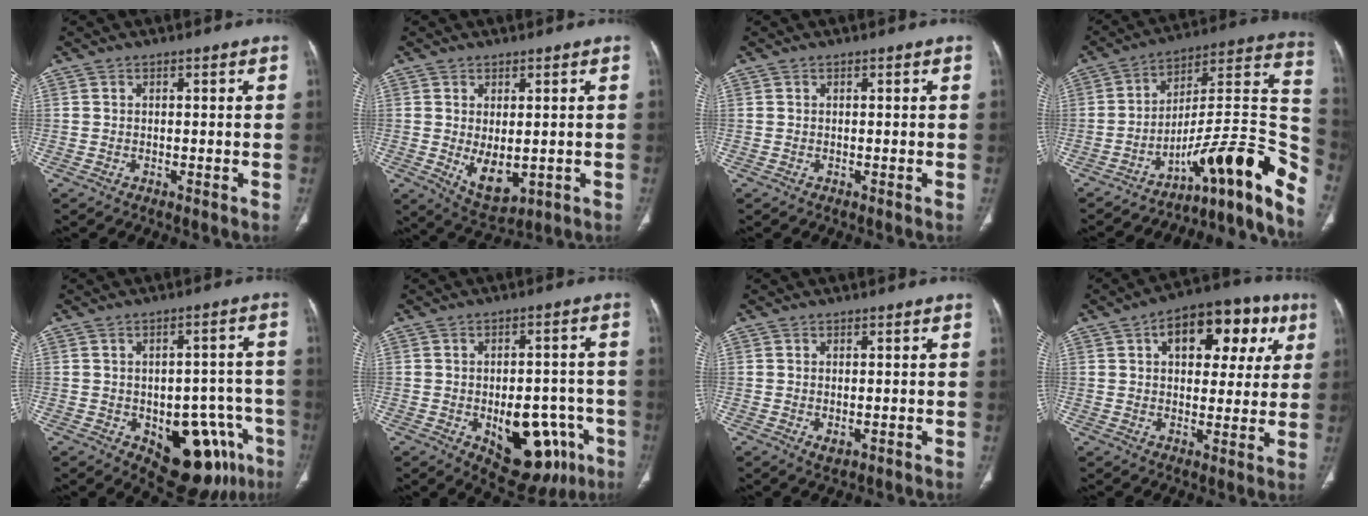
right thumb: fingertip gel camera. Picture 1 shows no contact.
{"total": 7.1, "force": [-0.8, 3.7, 6.0], "torque": [-0.088, -0.014, 0.008]}
{"total": 0.0}
{"total": 25.5, "force": [-14.3, 6.5, 20.0], "torque": [-0.189, 0.123, -0.206]}
{"total": 16.4, "force": [-7.1, 8.8, 11.8], "torque": [-0.090, 0.034, -0.078]}
{"total": 16.0, "force": [-5.7, 8.9, 12.1], "torque": [-0.123, 0.026, -0.059]}
{"total": 1.9, "force": [-0.6, 1.0, 1.6], "torque": [-0.026, -0.001, -0.002]}
{"total": 16.6, "force": [6.2, 9.4, 12.2], "torque": [-0.116, 0.012, 0.083]}